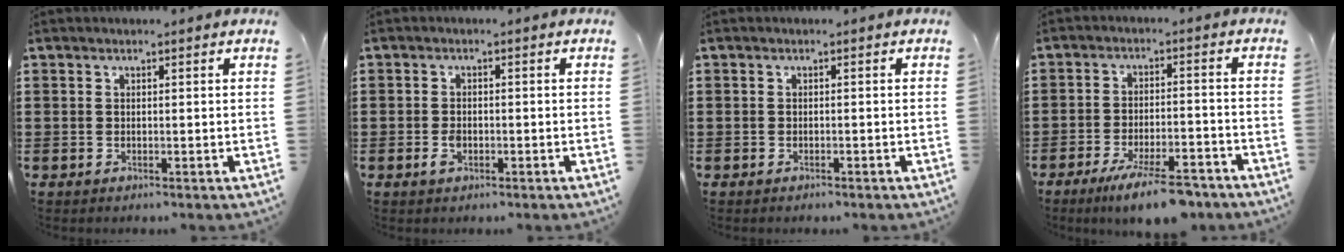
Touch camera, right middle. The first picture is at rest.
{"total": 2.0, "force": [-0.8, 1.1, 1.5], "torque": [-0.036, -0.003, -0.016]}
{"total": 0.7, "force": [-0.7, 0.2, -0.1], "torque": [0.000, 0.000, -0.014]}
{"total": 8.2, "force": [-6.5, 1.0, 4.8], "torque": [-0.090, -0.005, -0.118]}